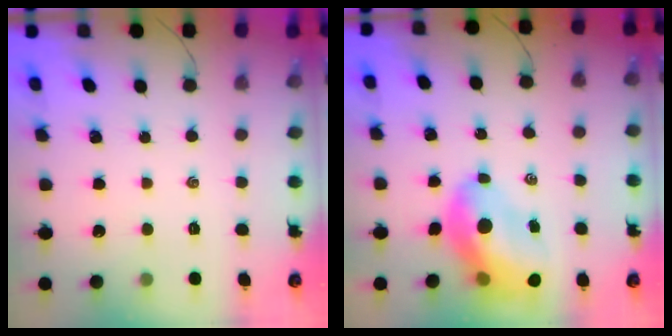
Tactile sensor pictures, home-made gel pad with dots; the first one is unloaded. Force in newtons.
{"total": 12.6, "press": 12.0, "slide": 3.9}